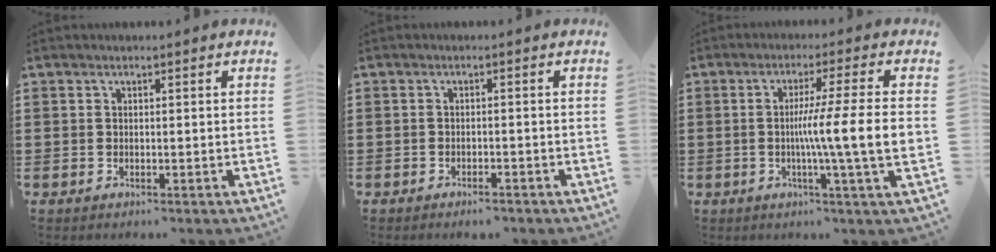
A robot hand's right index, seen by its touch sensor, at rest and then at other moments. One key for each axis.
{"total": 1.3, "fx": -1.2, "fy": 0.1, "fz": 0.5, "tx": -0.014, "ty": 0.000, "tz": -0.023}
{"total": 9.8, "fx": -0.8, "fy": -0.8, "fz": 9.7, "tx": -0.171, "ty": -0.012, "tz": -0.020}